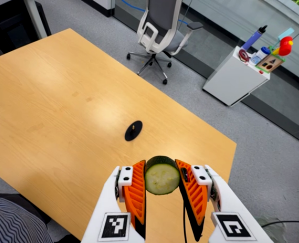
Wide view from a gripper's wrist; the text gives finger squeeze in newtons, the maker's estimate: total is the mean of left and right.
{"total": 10.7, "left": 10.1, "right": 11.2}